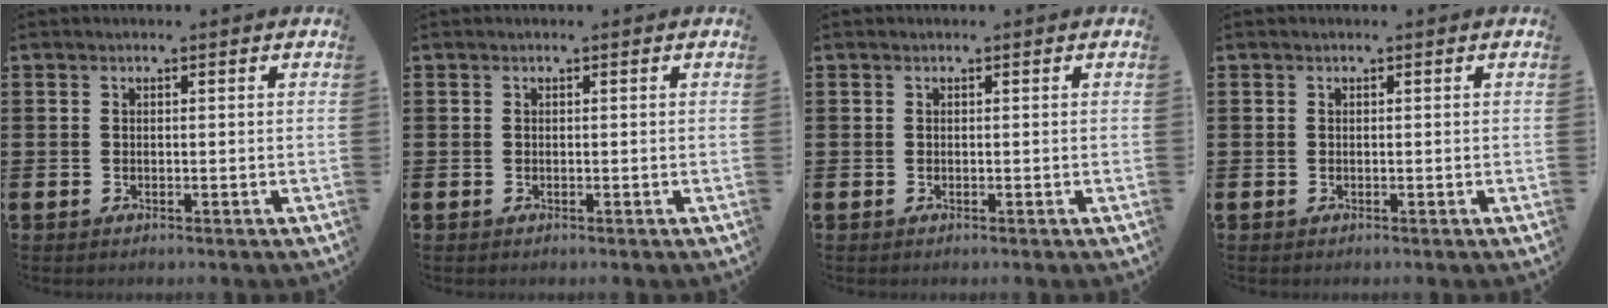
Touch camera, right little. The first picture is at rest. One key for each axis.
{"total": 0.0}
{"total": 0.0}
{"total": 0.0}